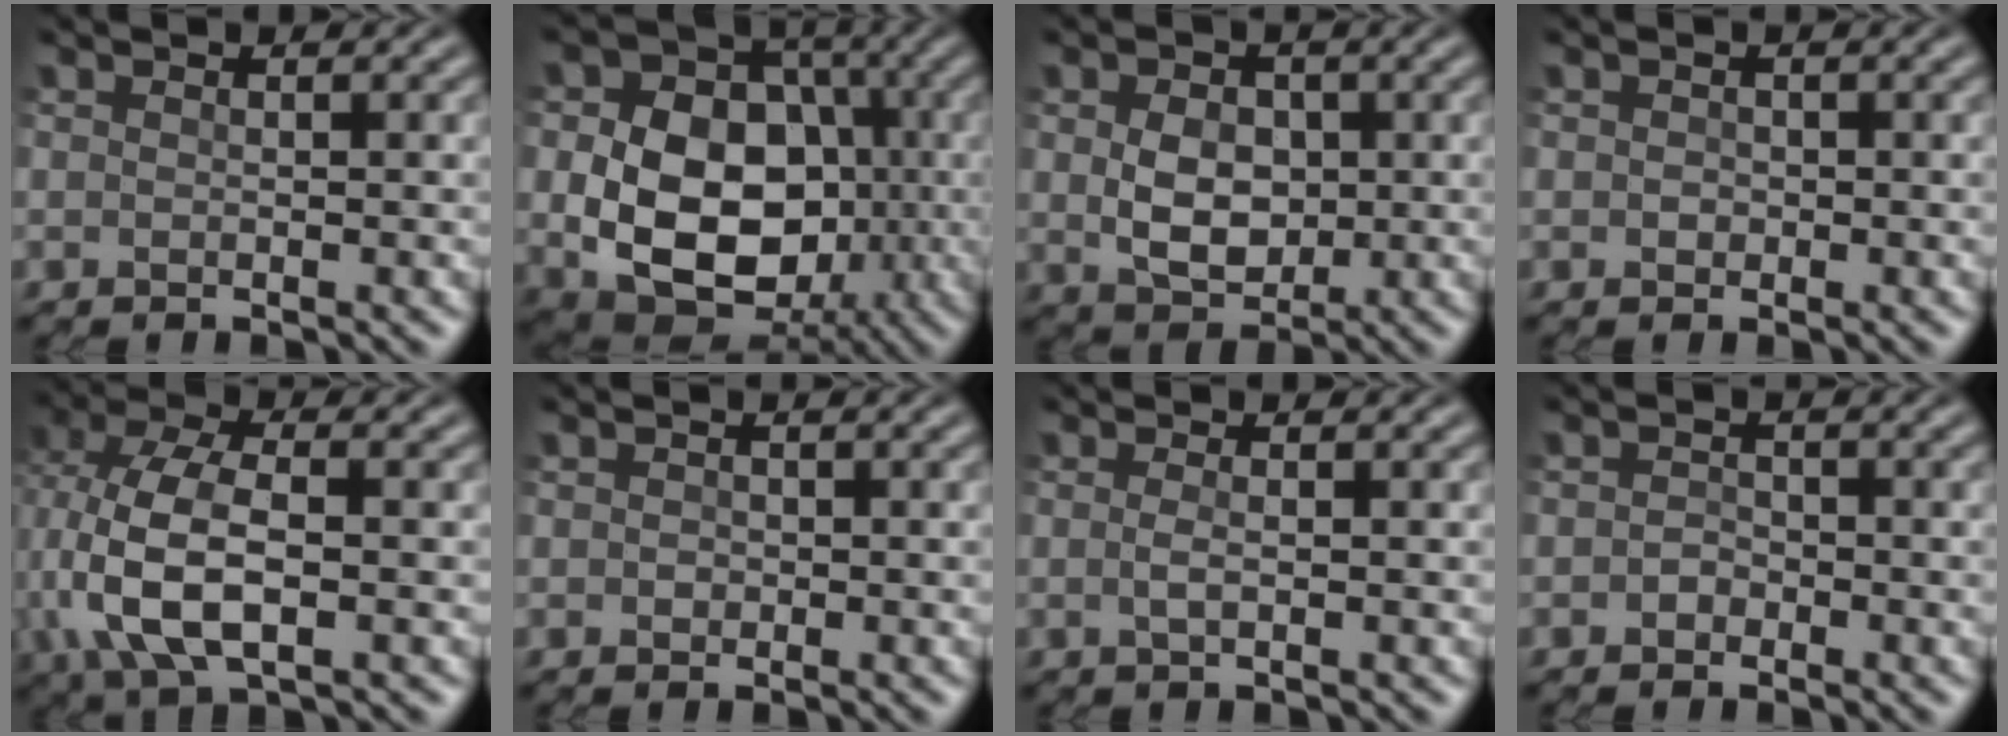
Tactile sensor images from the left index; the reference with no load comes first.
{"total": 12.2, "force": [-1.5, 9.3, 7.7], "torque": [-0.123, -0.015, -0.027]}
{"total": 4.4, "force": [0.1, 3.2, 3.0], "torque": [-0.060, -0.006, 0.004]}
{"total": 0.7, "force": [0.0, 0.6, 0.3], "torque": [-0.003, -0.003, -0.002]}
{"total": 8.8, "force": [-0.9, 4.6, 7.5], "torque": [-0.166, 0.008, -0.024]}
{"total": 0.6, "force": [0.0, 0.5, 0.2], "torque": [-0.002, -0.003, -0.002]}
{"total": 1.1, "force": [-0.1, 0.4, 1.0], "torque": [-0.022, 0.000, -0.003]}
{"total": 0.9, "force": [-0.4, 0.7, 0.4], "torque": [-0.007, -0.001, -0.010]}